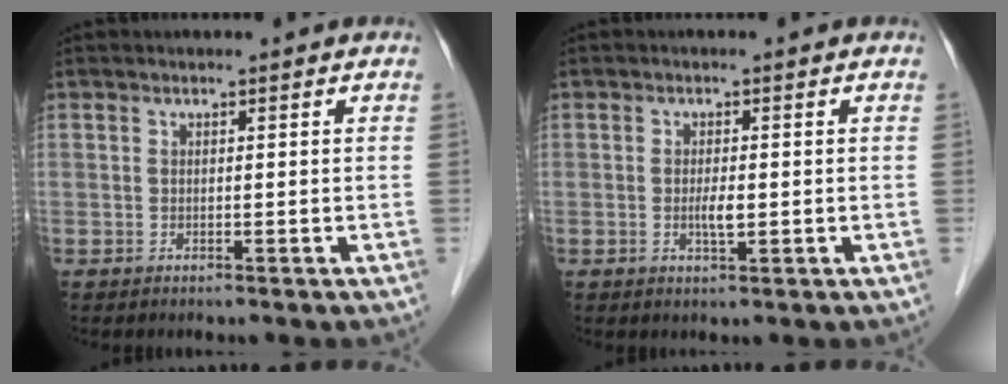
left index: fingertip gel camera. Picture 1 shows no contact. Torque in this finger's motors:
{"motor_torque": [0.28, 0.21, 0.03, 0.03]}